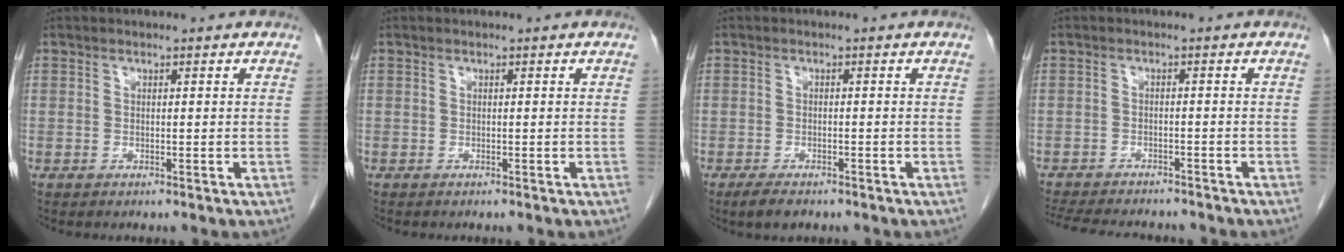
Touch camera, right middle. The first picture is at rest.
{"total": 0.0}
{"total": 2.8, "force": [-2.1, 1.1, 1.6], "torque": [-0.034, -0.005, -0.031]}
{"total": 12.7, "force": [-11.3, 3.4, 4.9], "torque": [-0.101, -0.007, -0.154]}